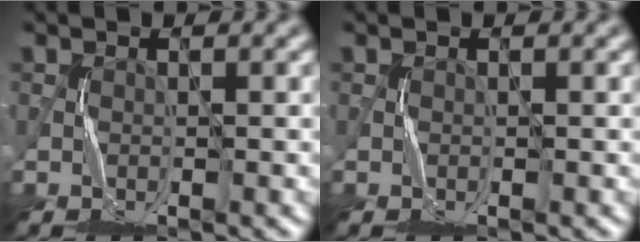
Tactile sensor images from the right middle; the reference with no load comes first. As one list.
[{"total": 0.0}]